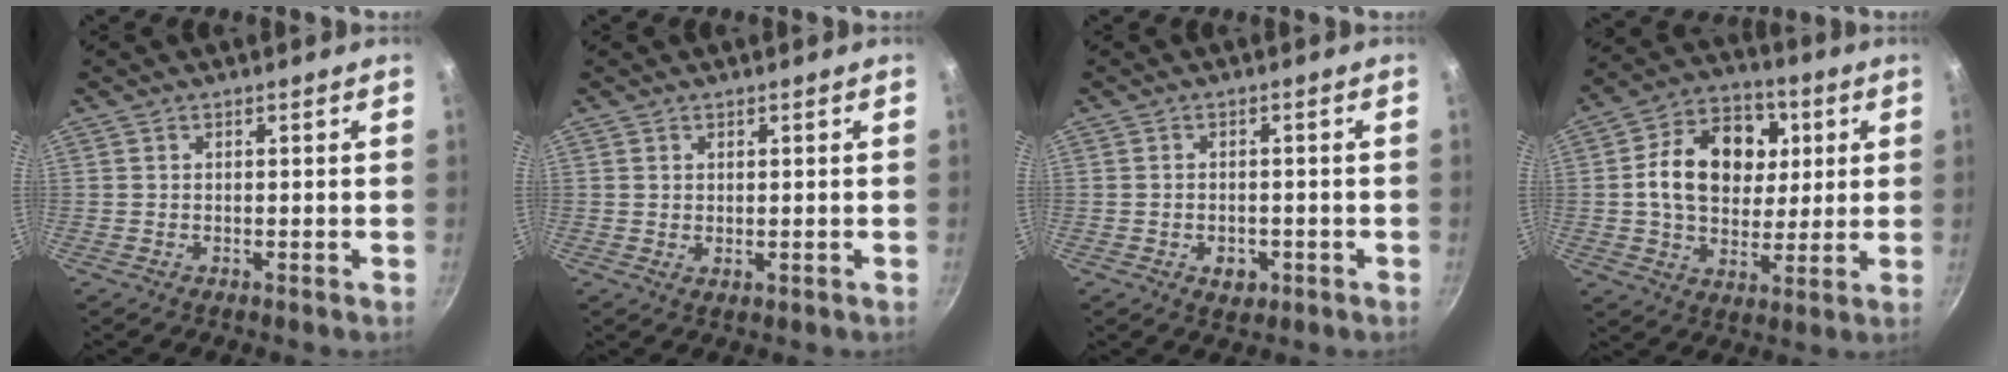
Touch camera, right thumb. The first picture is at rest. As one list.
[{"total": 1.0, "force": [0.5, 0.7, 0.6], "torque": [-0.006, -0.010, 0.004]}, {"total": 3.7, "force": [-1.4, 2.6, 2.2], "torque": [-0.027, 0.010, -0.012]}, {"total": 17.6, "force": [3.2, 13.2, 11.1], "torque": [-0.147, 0.011, 0.043]}]